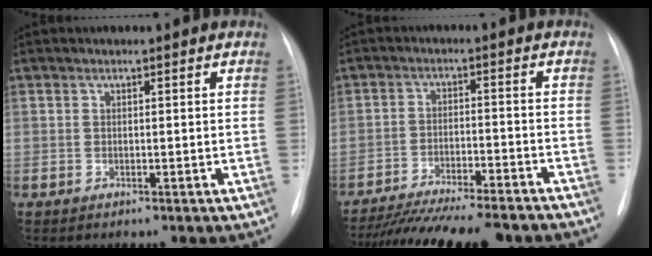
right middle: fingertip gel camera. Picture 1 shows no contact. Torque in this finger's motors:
{"motor_torque": [1.06, -1.08, 0.30, 0.18]}